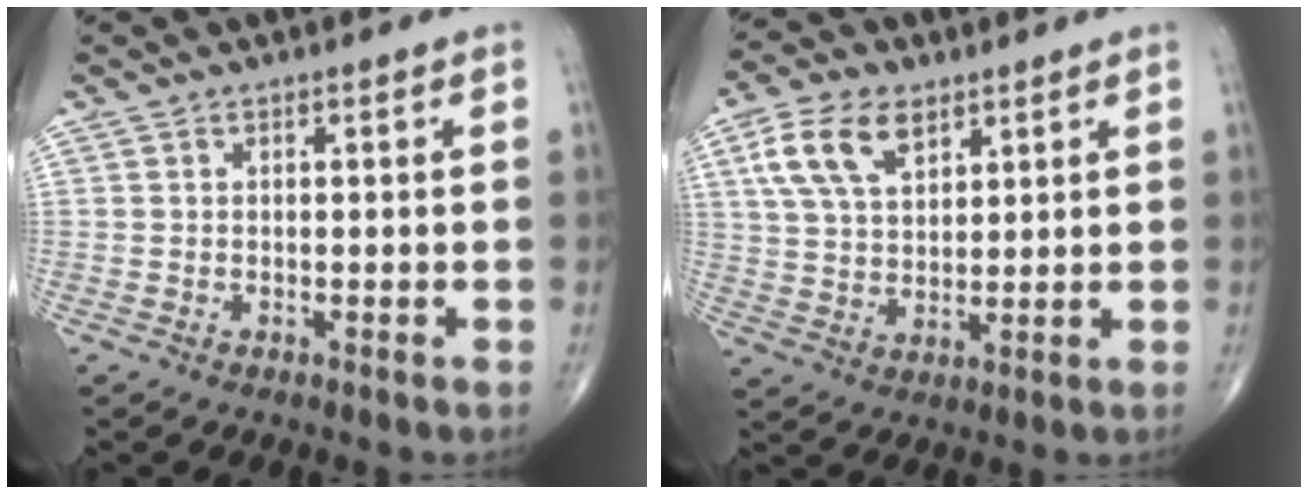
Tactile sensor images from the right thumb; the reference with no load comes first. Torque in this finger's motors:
{"motor_torque": [0.11, 0.21, 0.20, -0.09, 0.24]}